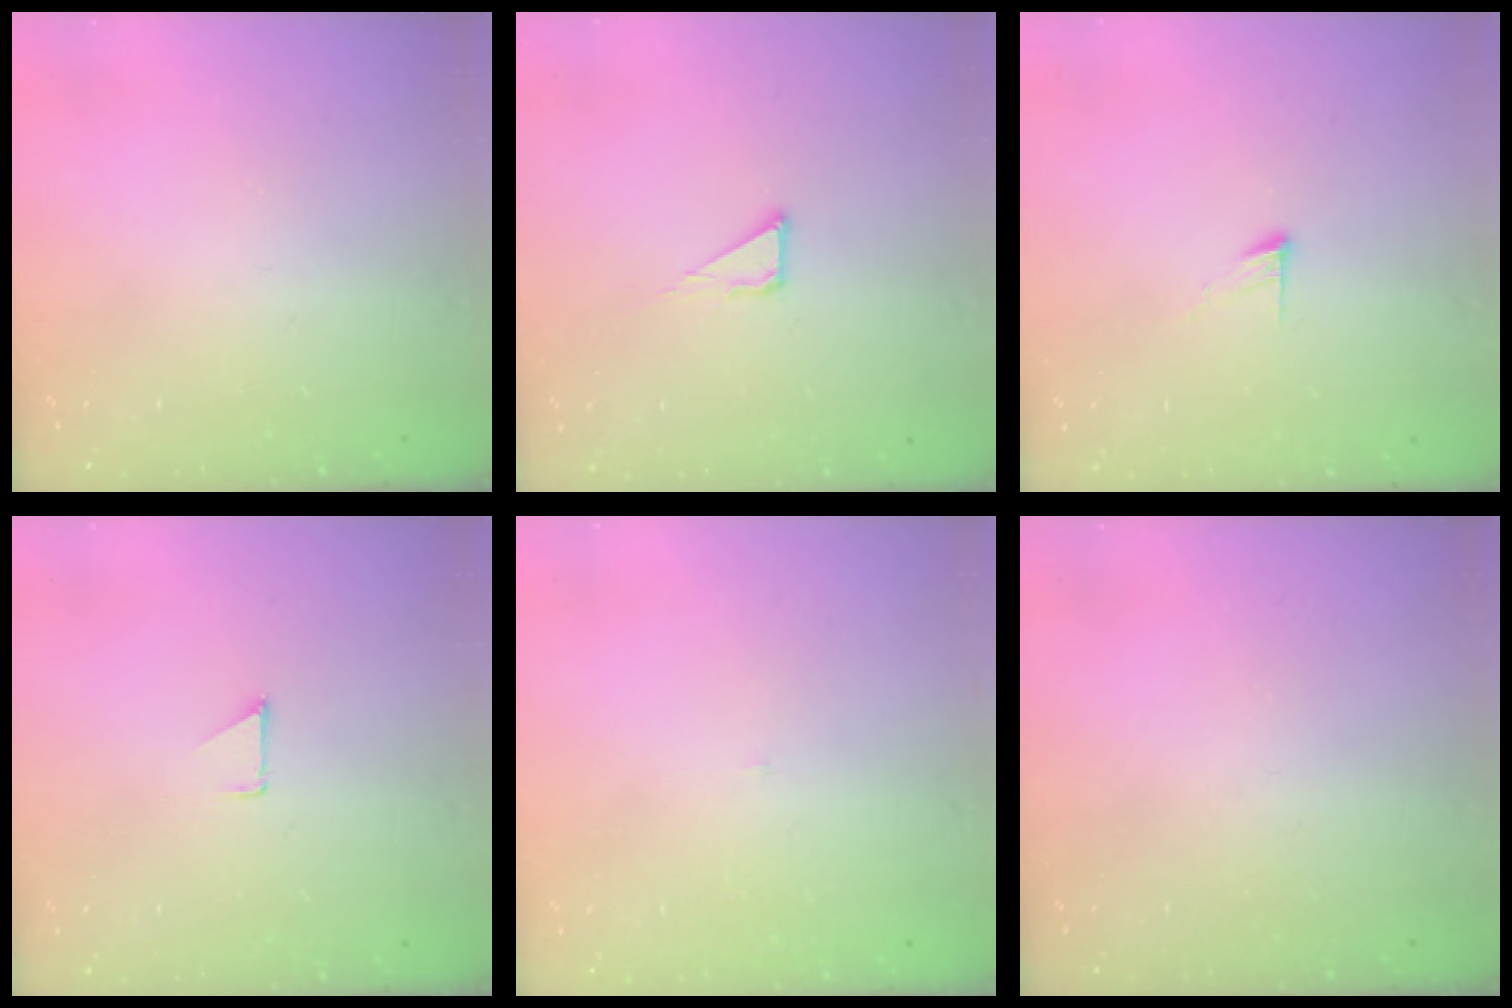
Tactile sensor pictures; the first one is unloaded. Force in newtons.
{"total": 3.8, "press": 3.8, "slide": 0.3}
{"total": 4.5, "press": 4.5, "slide": 0.4}
{"total": 0.9, "press": 0.8, "slide": 0.1}
{"total": 2.0, "press": 2.0, "slide": 0.1}
{"total": 0.0}